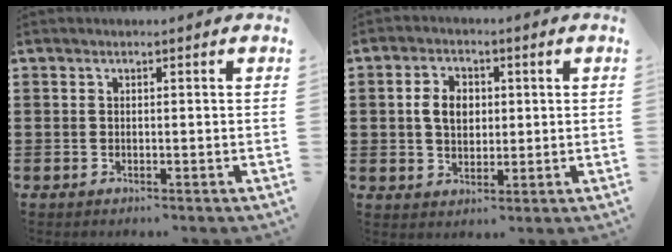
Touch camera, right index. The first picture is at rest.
{"total": 4.8, "force": [0.5, 3.4, 3.4], "torque": [-0.074, 0.008, 0.001]}